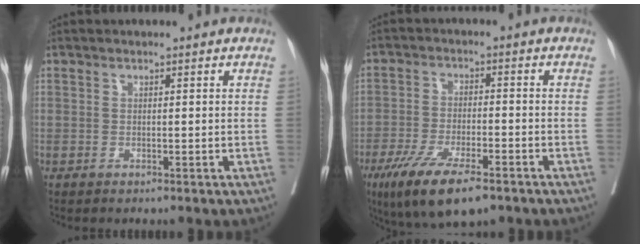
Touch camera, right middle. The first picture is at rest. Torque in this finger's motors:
{"motor_torque": [1.38, -0.76, 0.27, 0.16]}